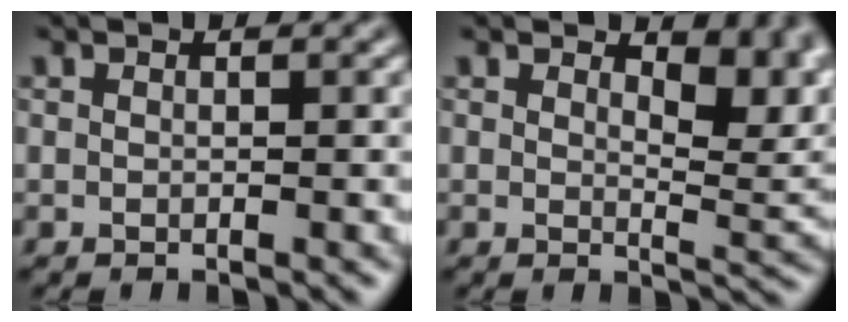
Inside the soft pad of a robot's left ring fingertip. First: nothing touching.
{"total": 5.5, "force": [2.9, 2.4, 4.0], "torque": [-0.045, -0.005, 0.041]}